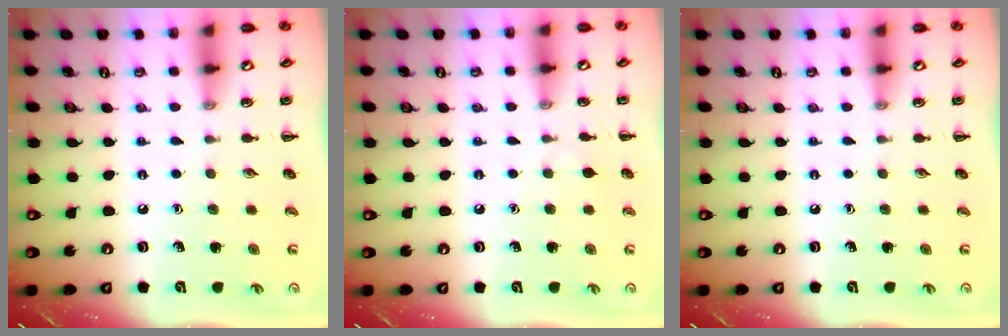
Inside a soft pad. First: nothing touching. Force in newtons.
{"total": 3.7, "press": 3.6, "slide": 0.9}
{"total": 0.0}